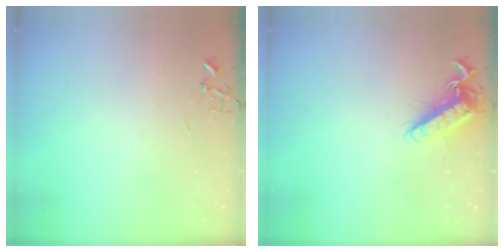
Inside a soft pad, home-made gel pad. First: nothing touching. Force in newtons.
{"total": 13.3, "press": 13.2, "slide": 1.1}